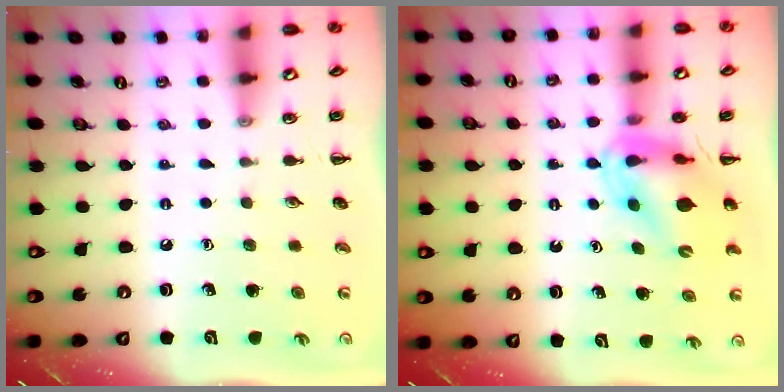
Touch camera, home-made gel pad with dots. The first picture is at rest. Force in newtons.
{"total": 11.2, "press": 10.6, "slide": 3.6}